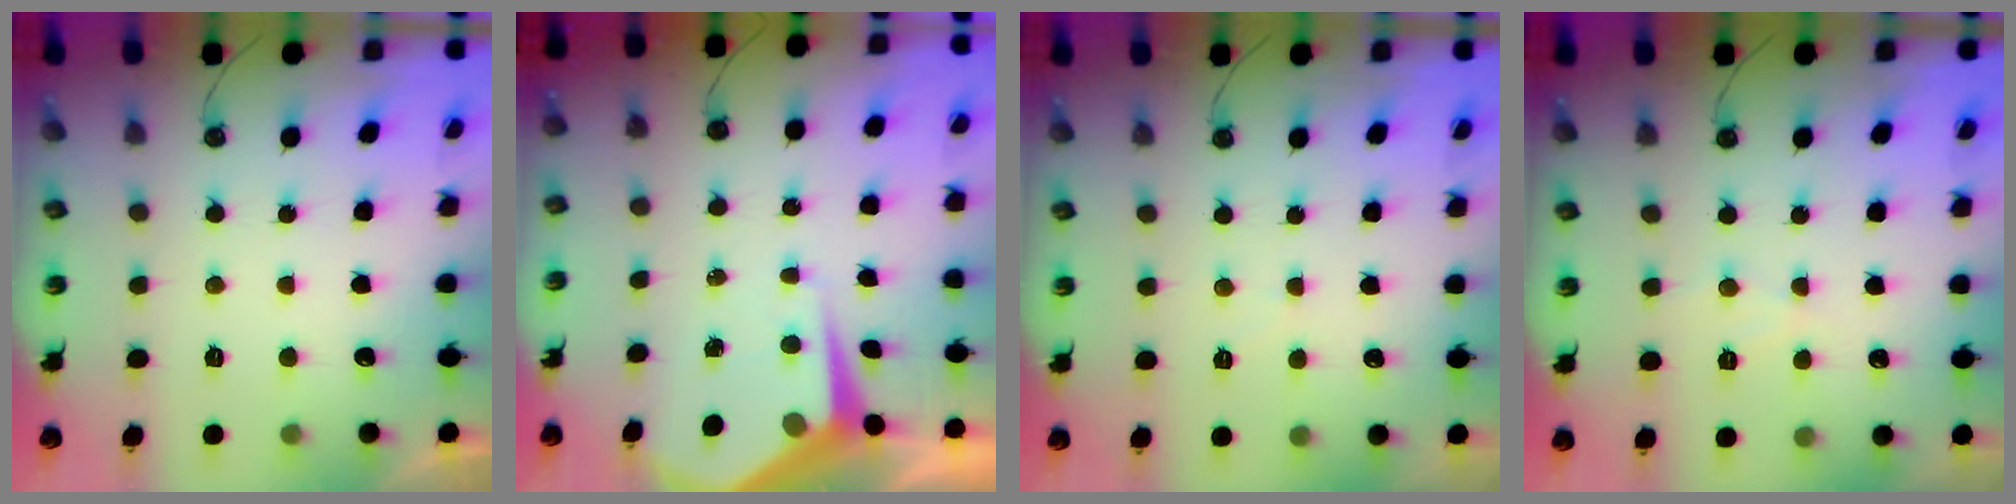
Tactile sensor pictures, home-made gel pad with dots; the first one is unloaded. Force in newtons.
{"total": 6.1, "press": 6.0, "slide": 0.4}
{"total": 2.8, "press": 2.8, "slide": 0.5}
{"total": 5.2, "press": 5.2, "slide": 0.8}